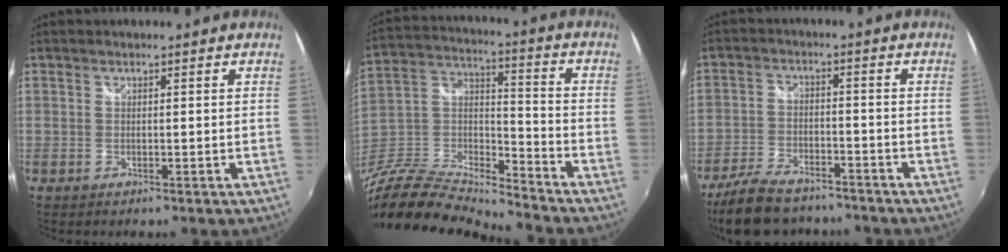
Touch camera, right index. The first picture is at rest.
{"total": 16.0, "force": [-14.0, 2.7, 7.1], "torque": [-0.168, -0.008, -0.287]}
{"total": 13.0, "force": [-10.7, 4.9, 5.6], "torque": [-0.137, -0.013, -0.180]}